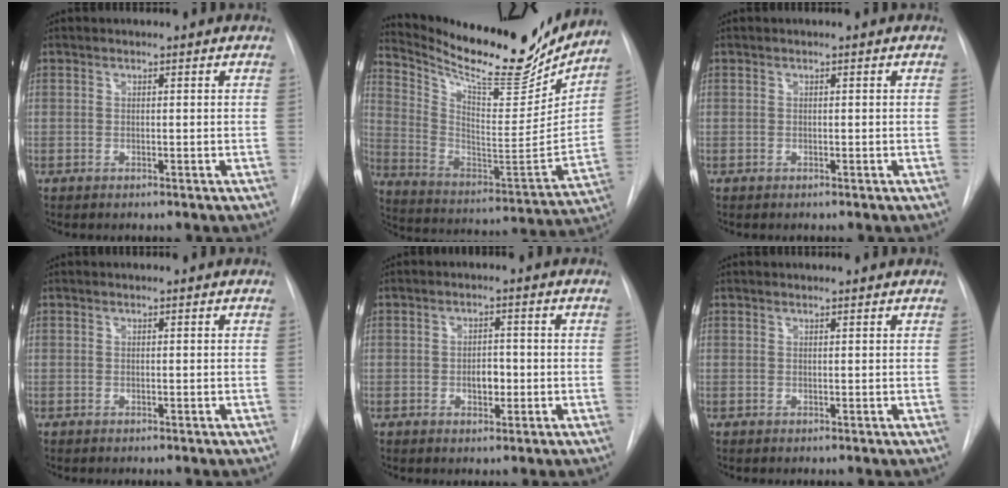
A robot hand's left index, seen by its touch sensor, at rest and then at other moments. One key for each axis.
{"total": 23.4, "fx": 20.8, "fy": 5.0, "fz": 9.6, "tx": -0.167, "ty": -0.049, "tz": 0.315}
{"total": 0.0}
{"total": 0.0}
{"total": 2.9, "fx": -0.6, "fy": 1.7, "fz": 2.3, "tx": -0.033, "ty": 0.003, "tz": -0.006}
{"total": 1.6, "fx": 1.6, "fy": 0.2, "fz": 0.2, "tx": -0.011, "ty": 0.014, "tz": 0.022}